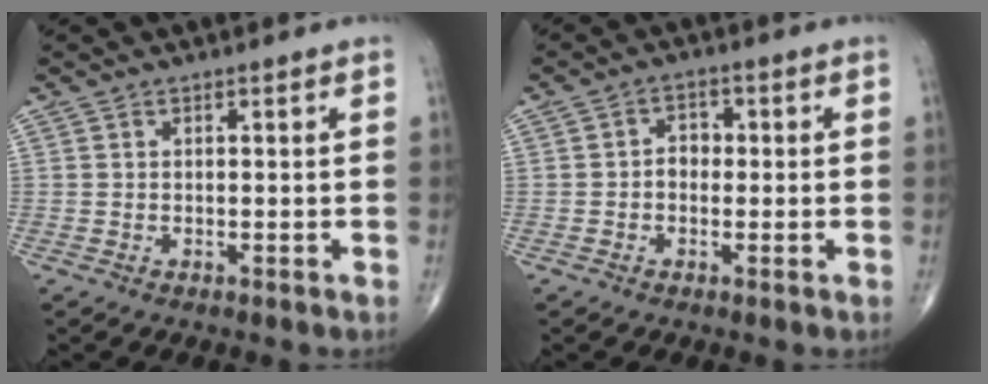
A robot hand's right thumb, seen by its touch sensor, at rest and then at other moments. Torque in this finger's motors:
{"motor_torque": [-0.39, 0.36, 0.31, 0.22, 0.04]}